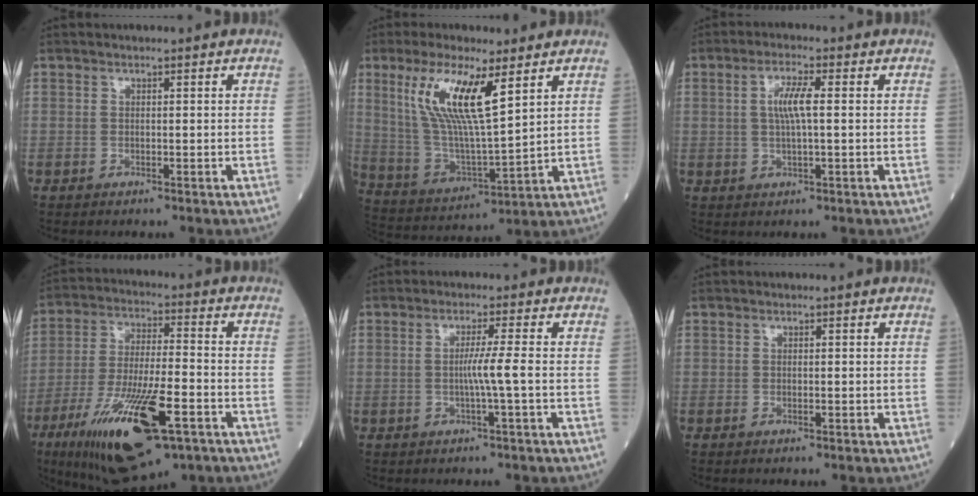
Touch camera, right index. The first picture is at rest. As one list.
[{"total": 13.3, "force": [6.1, 2.1, 11.6], "torque": [-0.246, -0.003, 0.121]}, {"total": 4.6, "force": [0.6, 0.7, 4.5], "torque": [-0.091, 0.006, 0.011]}, {"total": 19.5, "force": [-9.6, 4.8, 16.3], "torque": [-0.307, -0.030, -0.158]}, {"total": 3.4, "force": [-0.6, -1.0, 3.2], "torque": [-0.056, -0.002, -0.012]}, {"total": 0.6, "force": [-0.2, 0.2, 0.5], "torque": [-0.011, -0.002, -0.003]}]